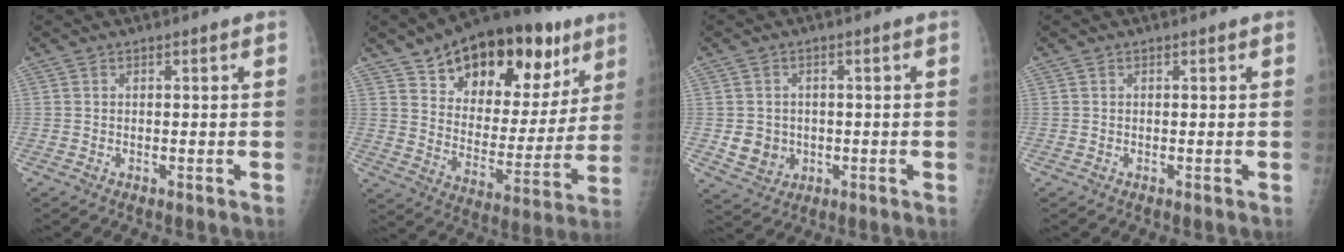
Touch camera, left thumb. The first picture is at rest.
{"total": 26.8, "force": [15.1, 14.1, 17.0], "torque": [-0.220, -0.023, 0.236]}
{"total": 5.3, "force": [-0.5, 4.8, 2.0], "torque": [-0.012, 0.003, 0.003]}
{"total": 0.0}